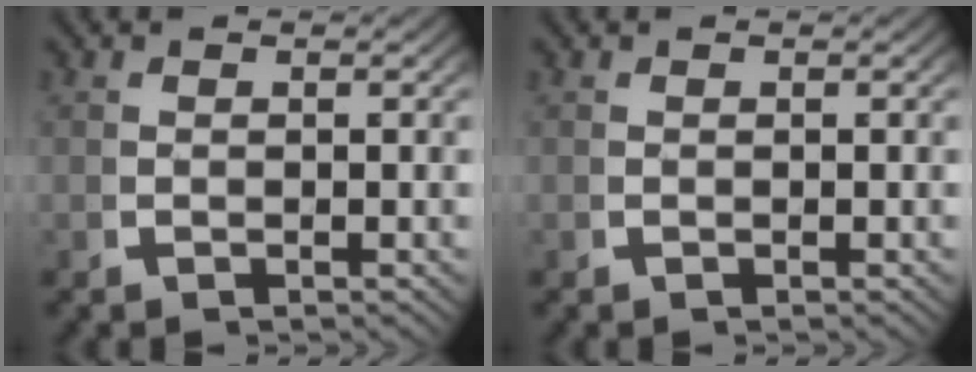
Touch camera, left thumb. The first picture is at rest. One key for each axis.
{"total": 0.0}